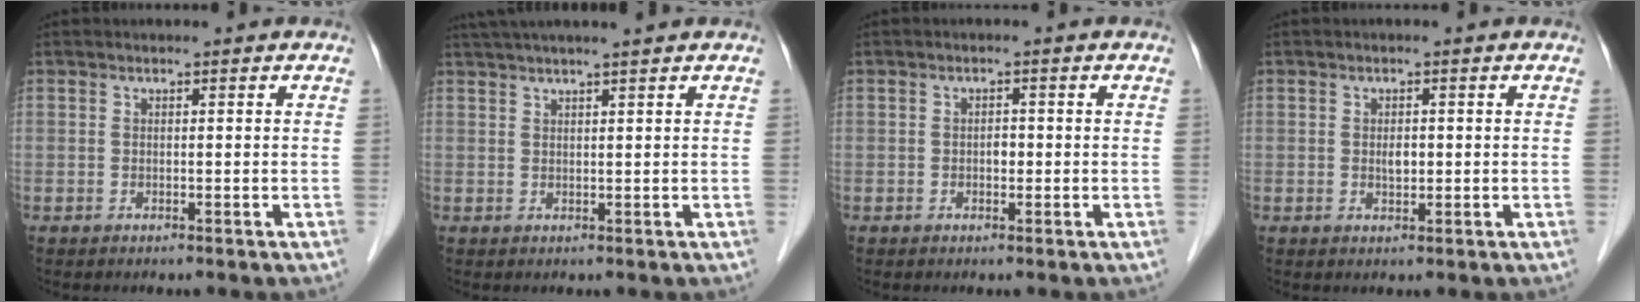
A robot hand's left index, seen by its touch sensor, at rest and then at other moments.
{"total": 7.8, "force": [6.6, -0.6, 4.2], "torque": [-0.065, 0.034, 0.096]}
{"total": 1.2, "force": [-0.2, 0.8, 0.9], "torque": [-0.014, 0.003, -0.004]}
{"total": 1.6, "force": [0.1, 0.8, 1.4], "torque": [-0.024, -0.001, 0.002]}